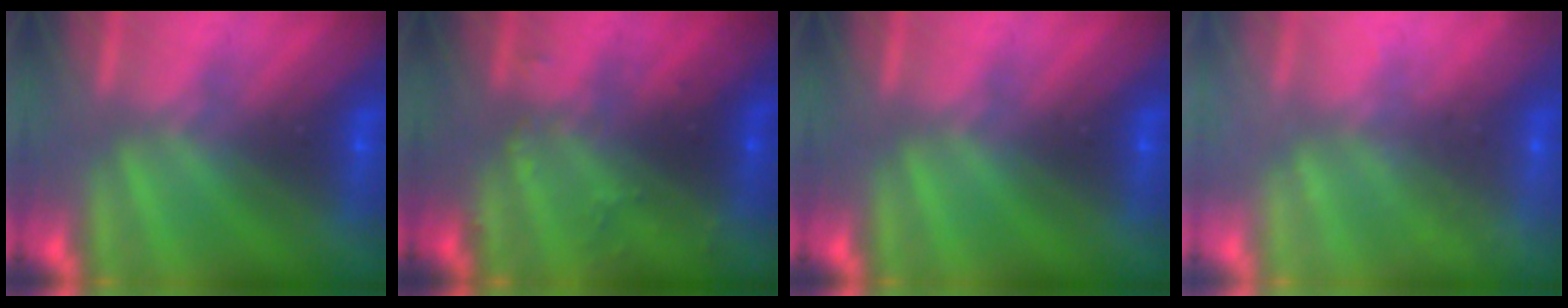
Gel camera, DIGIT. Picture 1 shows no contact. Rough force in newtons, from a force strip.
{"total": 2.4}
{"total": 0.0}
{"total": 2.4}